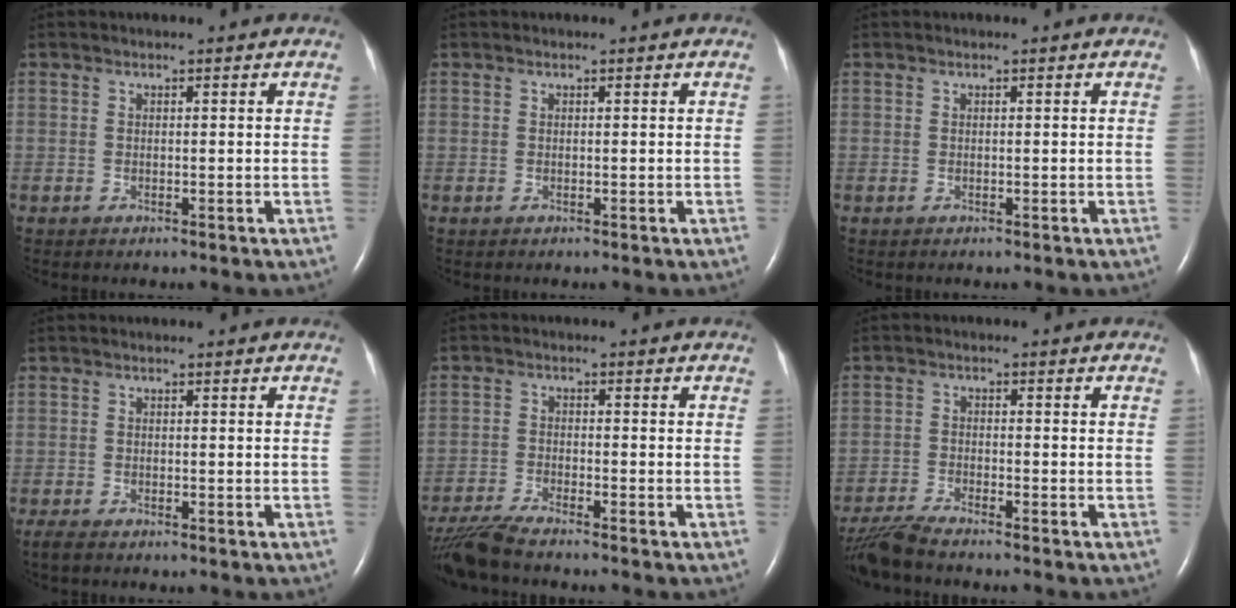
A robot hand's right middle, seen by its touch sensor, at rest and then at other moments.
{"total": 0.0}
{"total": 0.0}
{"total": 1.8, "force": [-1.4, 0.6, 1.0], "torque": [-0.023, -0.005, -0.019]}
{"total": 7.3, "force": [-6.6, 0.0, 3.0], "torque": [-0.059, -0.023, -0.121]}
{"total": 6.5, "force": [-6.0, -0.1, 2.5], "torque": [-0.050, -0.022, -0.112]}